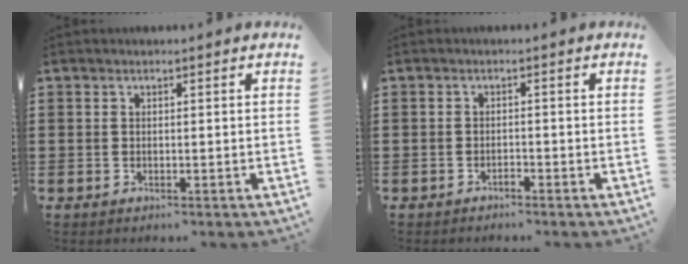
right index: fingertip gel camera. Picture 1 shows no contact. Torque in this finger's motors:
{"motor_torque": [0.67, 0.92, 0.05, 0.01]}